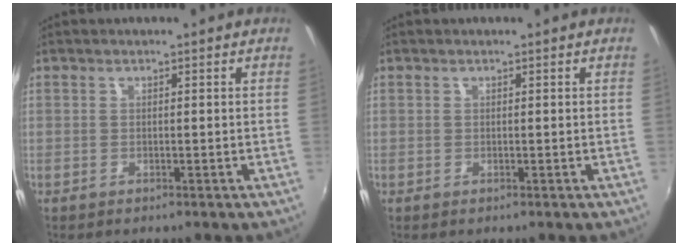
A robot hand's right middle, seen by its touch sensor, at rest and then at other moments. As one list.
[{"total": 0.0}]